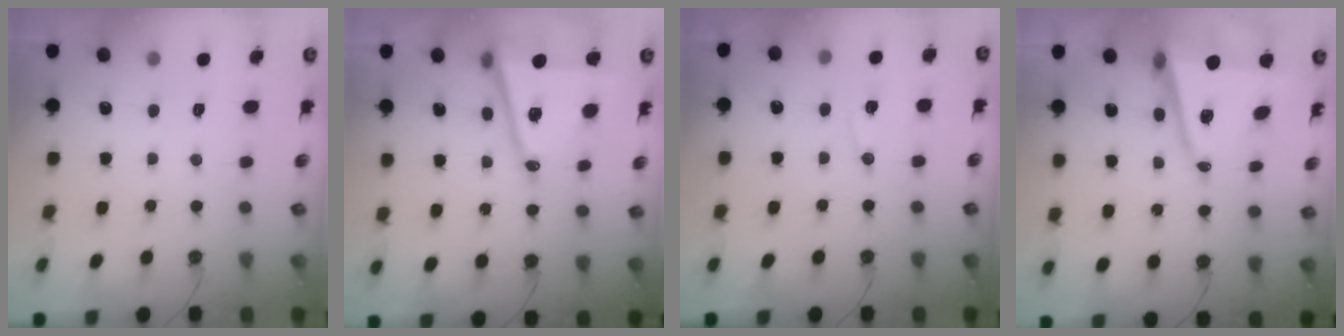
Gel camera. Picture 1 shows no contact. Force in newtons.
{"total": 15.1, "press": 14.6, "slide": 3.7}
{"total": 7.4, "press": 7.4, "slide": 0.7}
{"total": 11.0, "press": 10.2, "slide": 4.1}